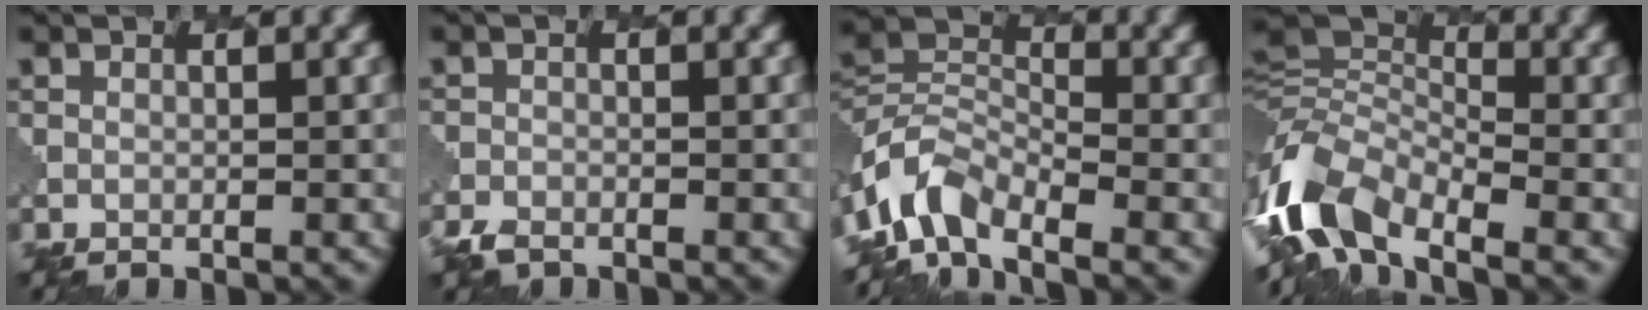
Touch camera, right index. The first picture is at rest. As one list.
[{"total": 2.0, "force": [-1.7, 1.0, 0.5], "torque": [-0.012, -0.010, -0.039]}, {"total": 6.4, "force": [-4.2, 3.3, 3.5], "torque": [-0.061, 0.001, -0.097]}, {"total": 9.4, "force": [-5.0, 4.8, 6.4], "torque": [-0.124, 0.001, -0.113]}]